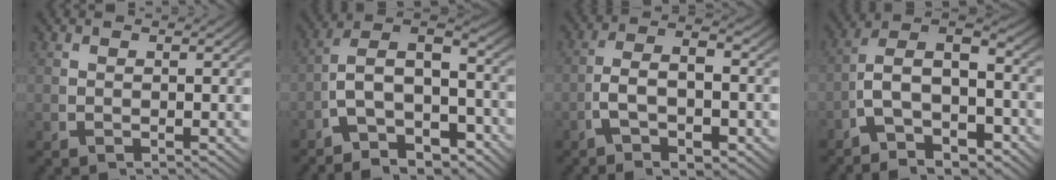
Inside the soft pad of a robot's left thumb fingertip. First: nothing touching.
{"total": 10.7, "force": [-2.9, 7.2, 7.3], "torque": [-0.139, -0.040, -0.044]}
{"total": 5.7, "force": [-1.0, 3.0, 4.7], "torque": [-0.086, -0.012, -0.016]}
{"total": 10.0, "force": [-2.1, 6.8, 7.0], "torque": [-0.132, -0.033, -0.032]}